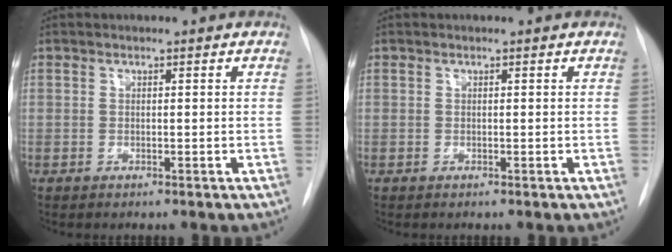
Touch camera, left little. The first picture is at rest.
{"total": 0.0}